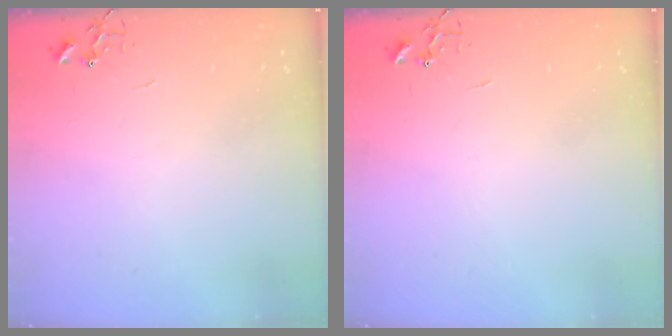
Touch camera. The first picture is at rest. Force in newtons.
{"total": 0.0}